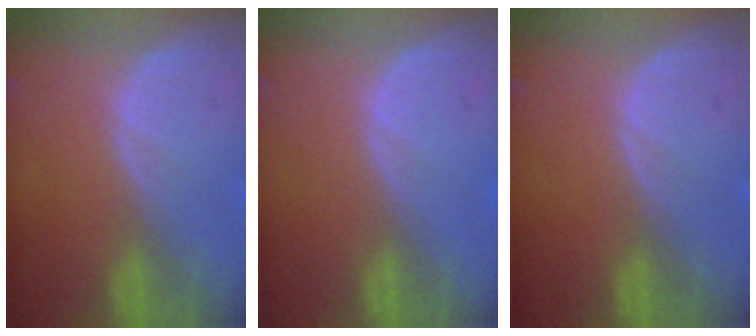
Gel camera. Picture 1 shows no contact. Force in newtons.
{"total": 0.6, "press": 0.1, "slide": 0.6}
{"total": 0.0}